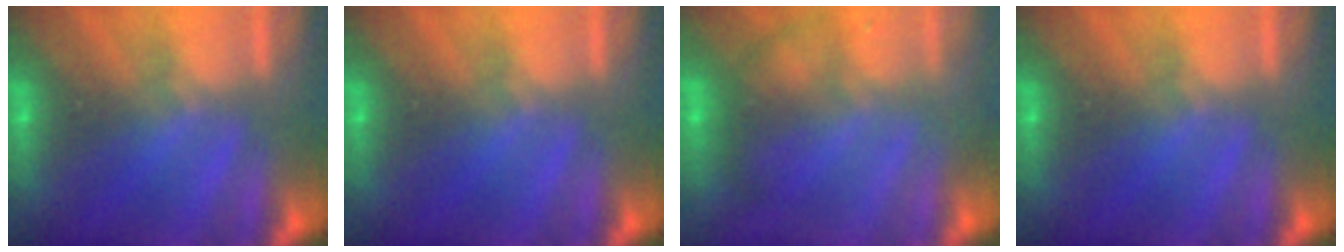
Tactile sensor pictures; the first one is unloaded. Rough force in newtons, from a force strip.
{"total": 0.0}
{"total": 2.1}
{"total": 0.0}